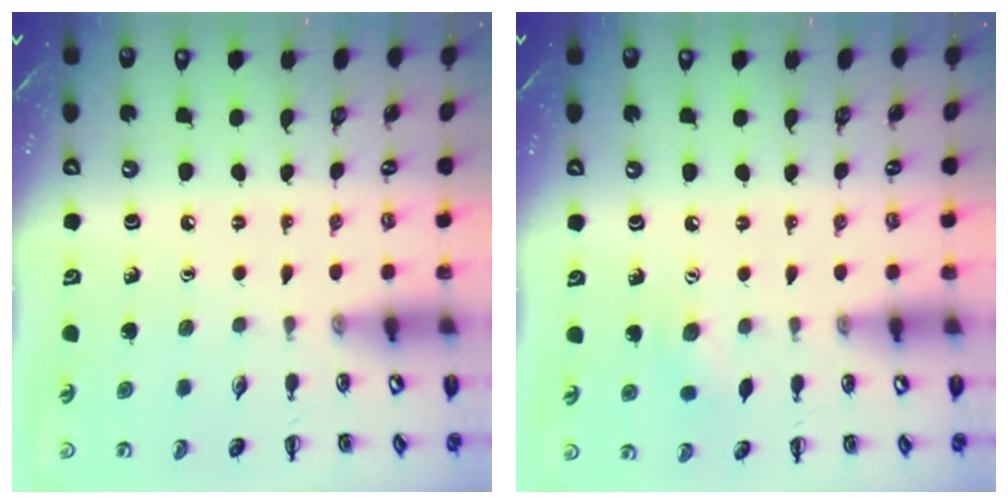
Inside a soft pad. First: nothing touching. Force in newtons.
{"total": 5.7, "press": 5.5, "slide": 1.5}